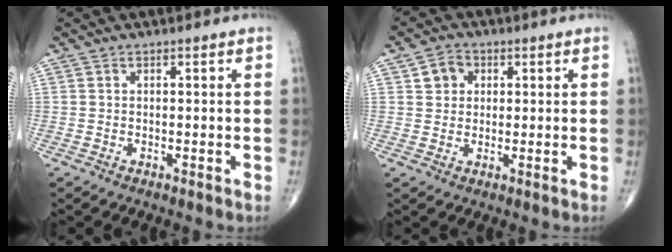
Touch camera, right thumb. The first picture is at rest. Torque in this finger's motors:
{"motor_torque": [-0.11, 0.11, 0.01, -0.01, 0.00]}